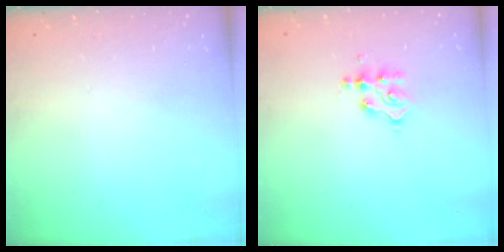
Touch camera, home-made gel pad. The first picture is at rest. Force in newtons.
{"total": 2.9, "press": 2.9, "slide": 0.4}